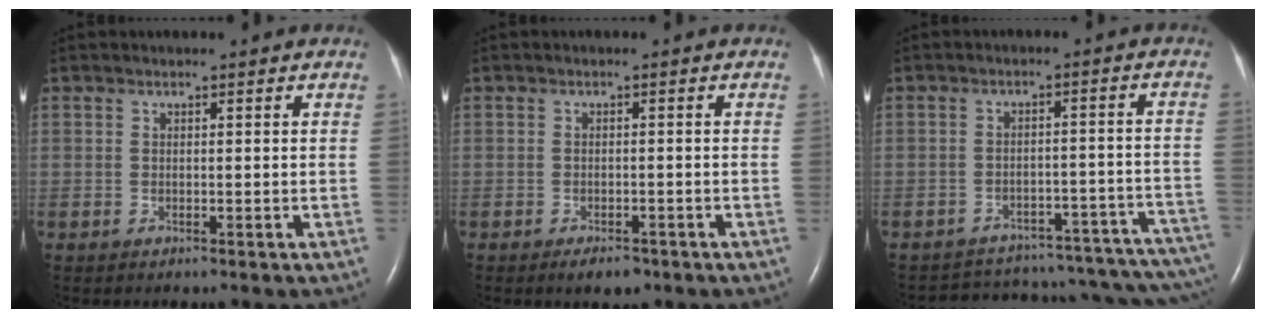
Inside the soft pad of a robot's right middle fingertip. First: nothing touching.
{"total": 2.5, "force": [-1.8, 1.1, 1.4], "torque": [-0.026, -0.002, -0.019]}
{"total": 23.0, "force": [-21.0, 5.6, 7.5], "torque": [-0.073, 0.022, -0.241]}